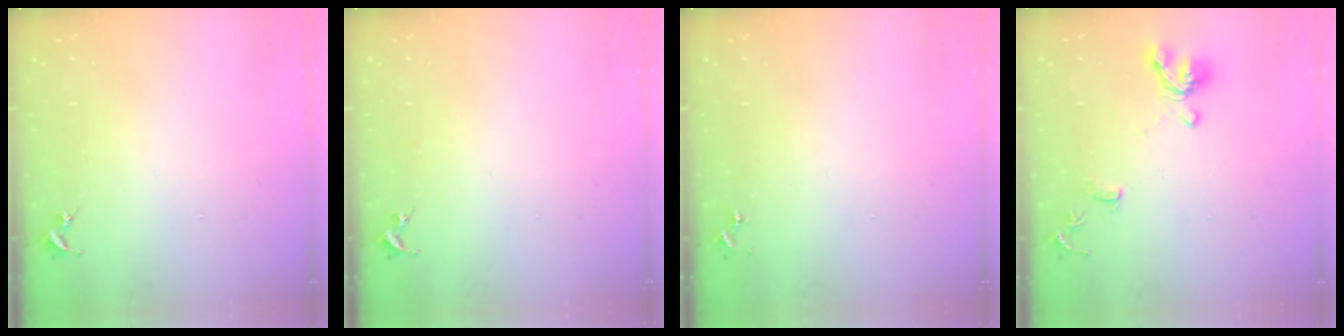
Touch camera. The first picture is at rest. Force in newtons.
{"total": 0.0}
{"total": 0.0}
{"total": 12.7, "press": 12.6, "slide": 1.5}